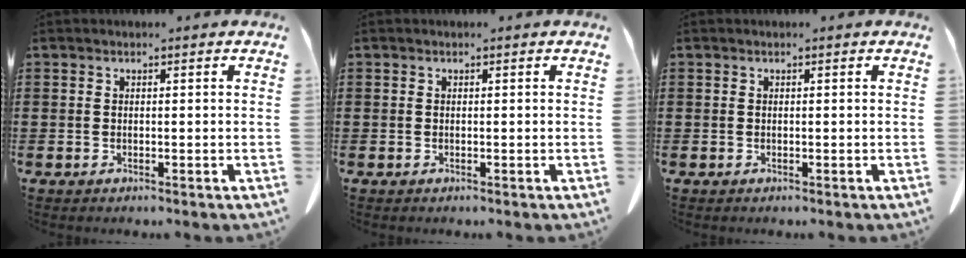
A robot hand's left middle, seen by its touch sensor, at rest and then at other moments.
{"total": 0.0}
{"total": 0.0}